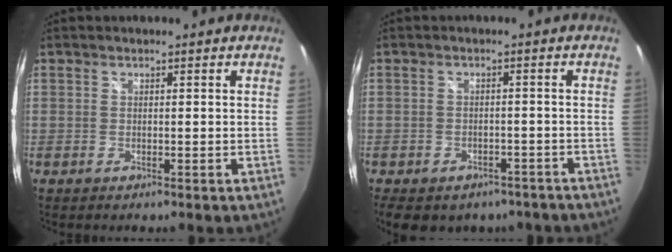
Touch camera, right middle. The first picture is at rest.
{"total": 13.0, "force": [-9.4, 7.1, 5.6], "torque": [-0.119, -0.009, -0.114]}